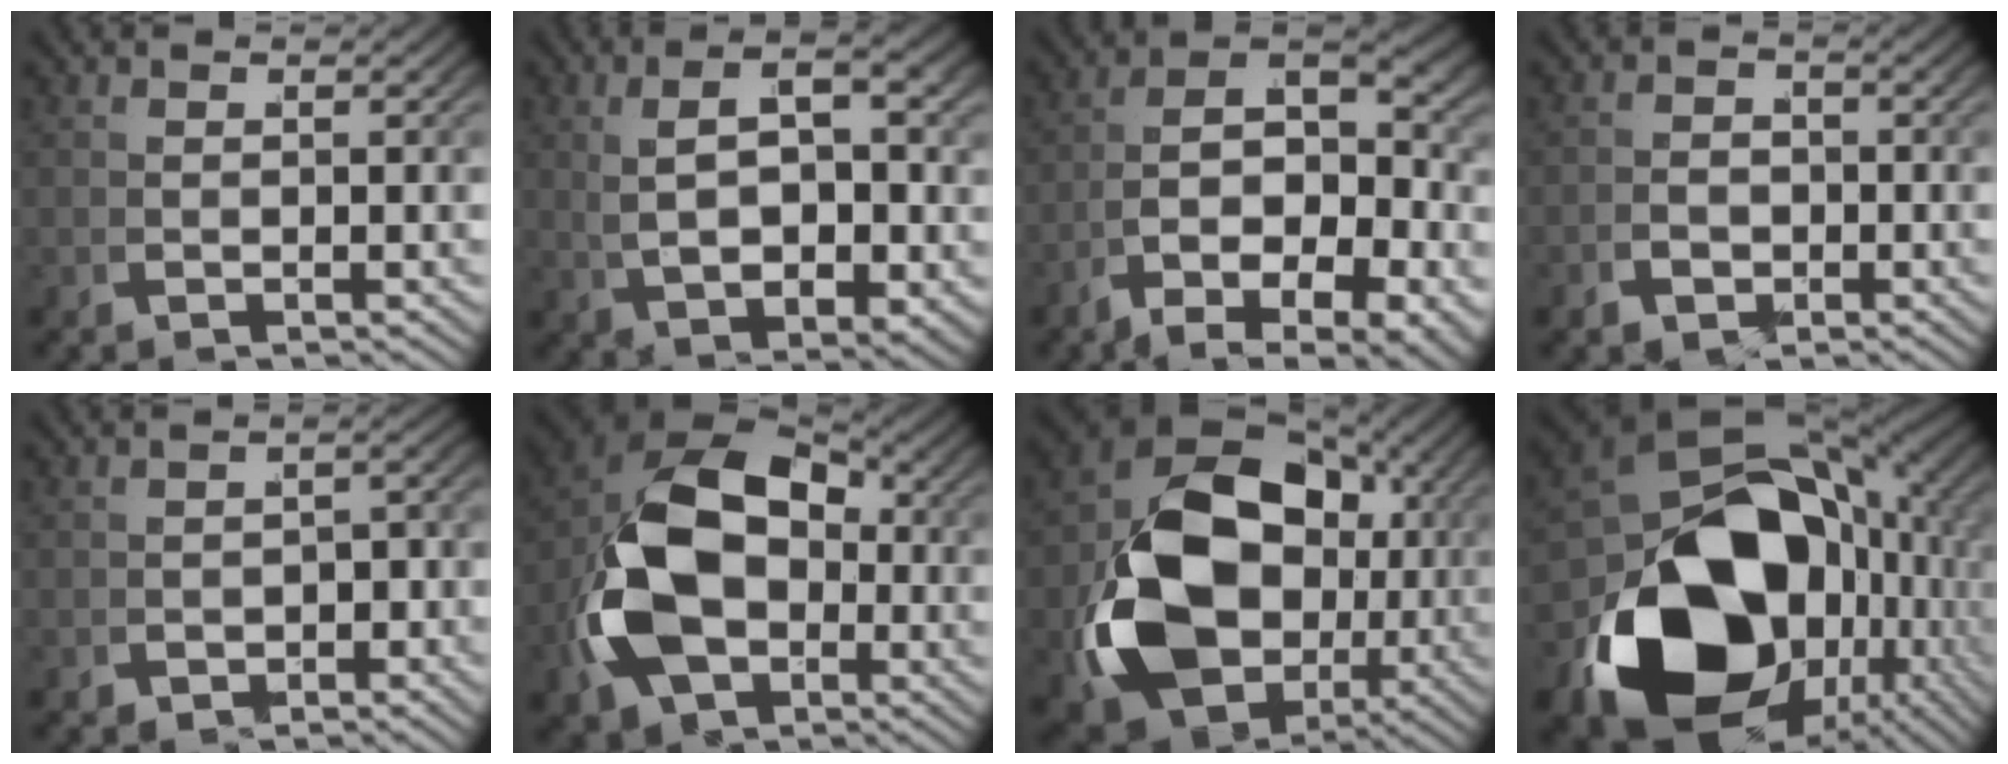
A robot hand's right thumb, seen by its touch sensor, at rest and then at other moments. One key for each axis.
{"total": 6.9, "fx": 1.3, "fy": 3.3, "fz": 5.9, "tx": -0.092, "ty": 0.006, "tz": 0.031}
{"total": 14.4, "fx": -2.6, "fy": 9.5, "fz": 10.6, "tx": -0.191, "ty": -0.050, "tz": -0.031}
{"total": 2.4, "fx": -1.4, "fy": 1.8, "fz": 0.9, "tx": -0.004, "ty": -0.003, "tz": -0.023}
{"total": 2.3, "fx": -1.7, "fy": 1.3, "fz": 0.8, "tx": -0.005, "ty": -0.008, "tz": -0.025}
{"total": 15.8, "fx": -0.4, "fy": 11.3, "fz": 11.0, "tx": -0.273, "ty": -0.041, "tz": 0.015}
{"total": 19.9, "fx": -1.0, "fy": 13.8, "fz": 14.3, "tx": -0.337, "ty": -0.052, "tz": 0.006}
{"total": 26.4, "fx": -3.9, "fy": 17.4, "fz": 19.4, "tx": -0.364, "ty": -0.068, "tz": -0.032}